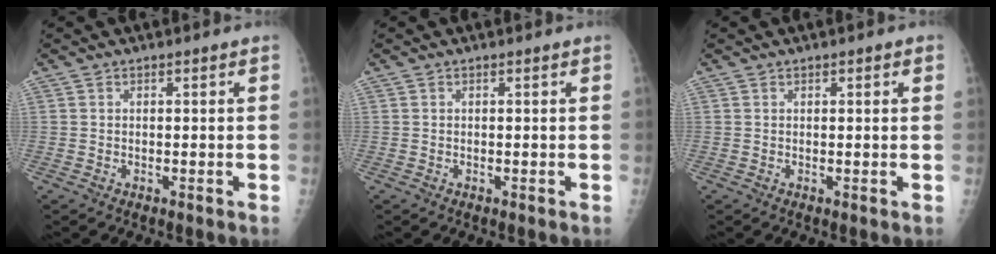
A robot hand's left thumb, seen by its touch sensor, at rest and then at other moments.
{"total": 0.0}
{"total": 1.4, "force": [0.7, 0.5, 1.1], "torque": [-0.010, 0.001, 0.007]}